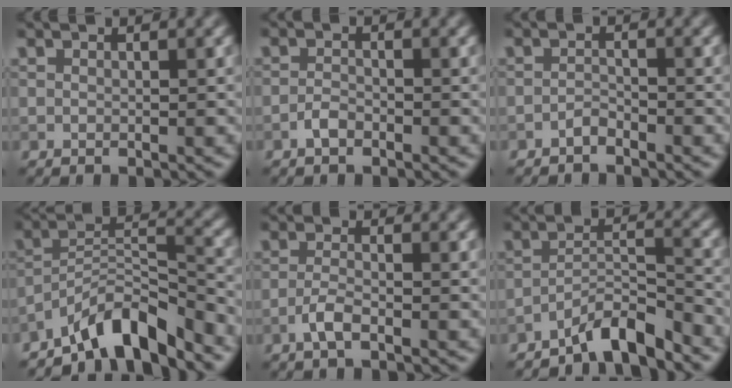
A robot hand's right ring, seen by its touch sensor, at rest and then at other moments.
{"total": 1.2, "force": [-0.9, 0.5, 0.7], "torque": [-0.016, 0.003, -0.020]}
{"total": 1.0, "force": [-0.9, 0.3, 0.4], "torque": [-0.007, 0.003, -0.019]}
{"total": 7.0, "force": [-5.8, 1.4, 3.5], "torque": [-0.051, 0.008, -0.109]}
{"total": 2.0, "force": [-1.1, 0.6, 1.5], "torque": [-0.033, 0.003, -0.027]}
{"total": 4.7, "force": [-4.0, 0.7, 2.4], "torque": [-0.036, 0.008, -0.078]}